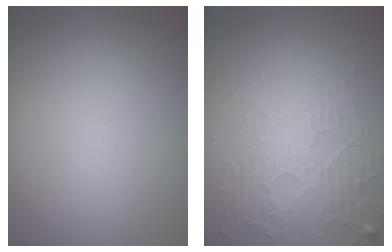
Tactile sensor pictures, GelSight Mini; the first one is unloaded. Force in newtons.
{"total": 4.0, "press": 2.9, "slide": 2.8}